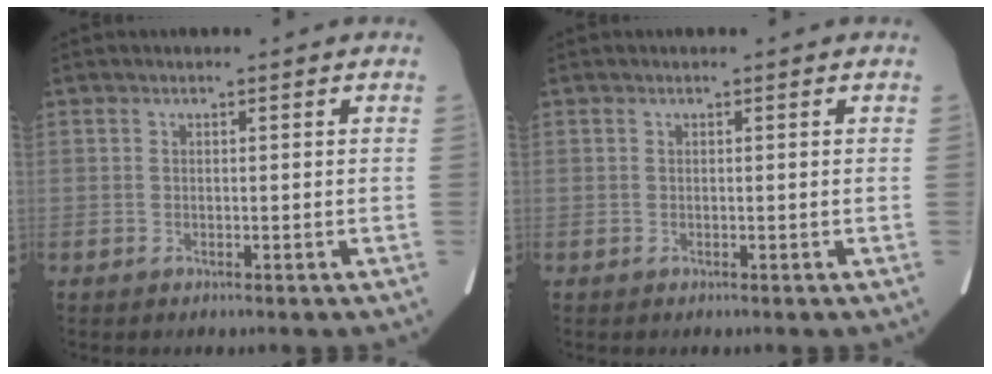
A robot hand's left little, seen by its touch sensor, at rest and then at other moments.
{"total": 0.0}